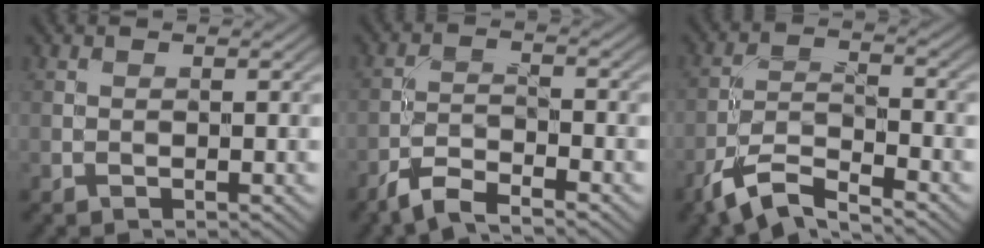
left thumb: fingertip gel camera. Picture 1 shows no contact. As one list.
[{"total": 4.5, "force": [-3.8, 0.9, 2.3], "torque": [-0.048, -0.002, -0.080]}, {"total": 7.2, "force": [-5.4, 1.9, 4.3], "torque": [-0.088, -0.008, -0.112]}]